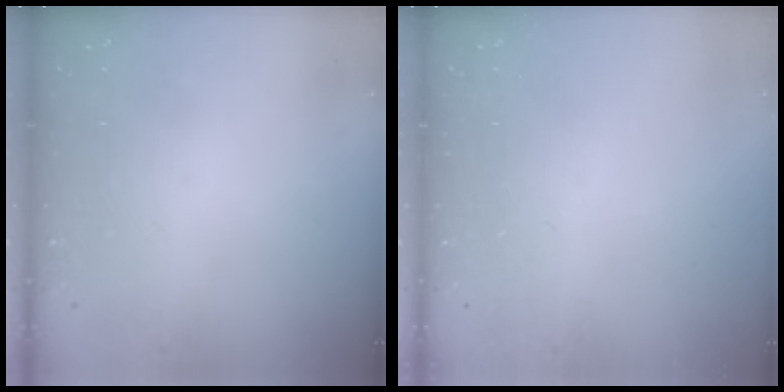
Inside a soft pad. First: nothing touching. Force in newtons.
{"total": 0.0}